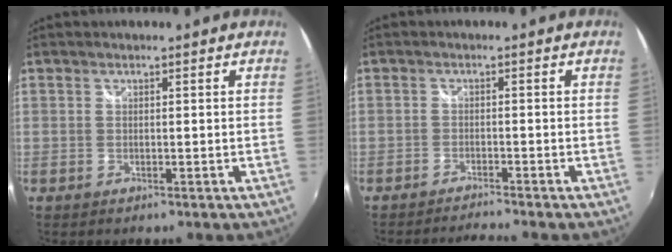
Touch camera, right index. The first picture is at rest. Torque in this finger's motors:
{"motor_torque": [0.54, -0.59, 0.12, 0.00]}